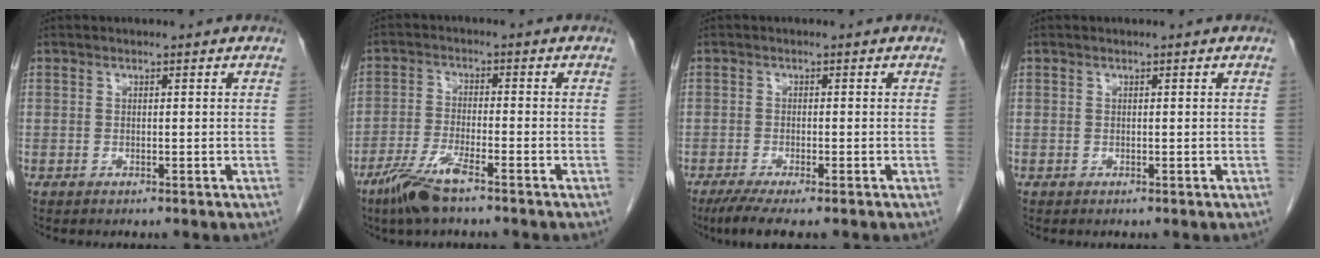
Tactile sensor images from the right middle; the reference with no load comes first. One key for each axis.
{"total": 6.7, "fx": -4.7, "fy": 0.7, "fz": 4.7, "tx": -0.103, "ty": -0.013, "tz": -0.092}
{"total": 5.5, "fx": -4.1, "fy": 0.7, "fz": 3.7, "tx": -0.064, "ty": -0.016, "tz": -0.064}
{"total": 0.0}